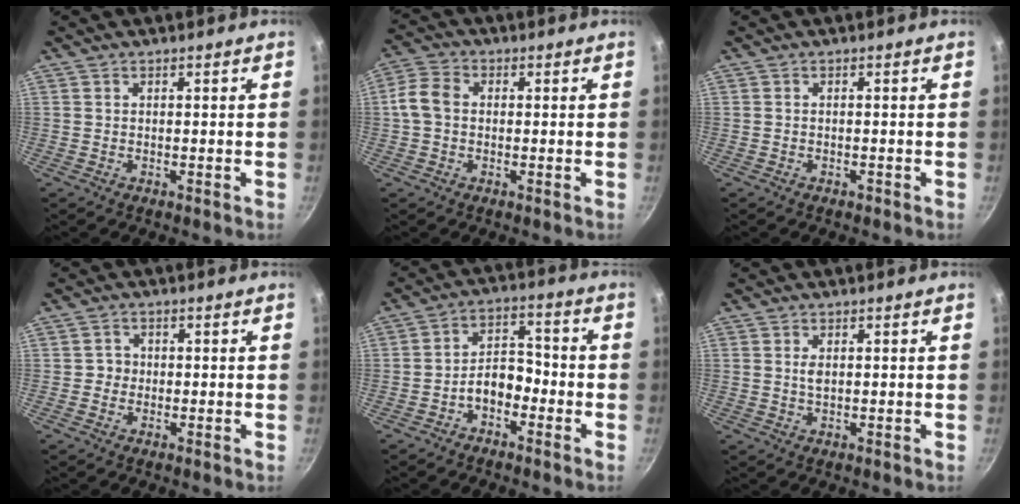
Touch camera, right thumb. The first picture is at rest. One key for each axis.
{"total": 5.8, "fx": 0.1, "fy": 4.4, "fz": 3.8, "tx": -0.078, "ty": 0.018, "tz": -0.005}
{"total": 0.5, "fx": -0.4, "fy": 0.3, "fz": 0.2, "tx": -0.006, "ty": 0.001, "tz": -0.008}
{"total": 2.1, "fx": -0.3, "fy": 2.0, "fz": 0.6, "tx": 0.006, "ty": 0.009, "tz": -0.010}
{"total": 7.0, "fx": -2.9, "fy": 4.5, "fz": 4.5, "tx": -0.057, "ty": 0.041, "tz": -0.060}
{"total": 1.6, "fx": 0.3, "fy": 0.8, "fz": 1.3, "tx": -0.026, "ty": -0.005, "tz": 0.008}